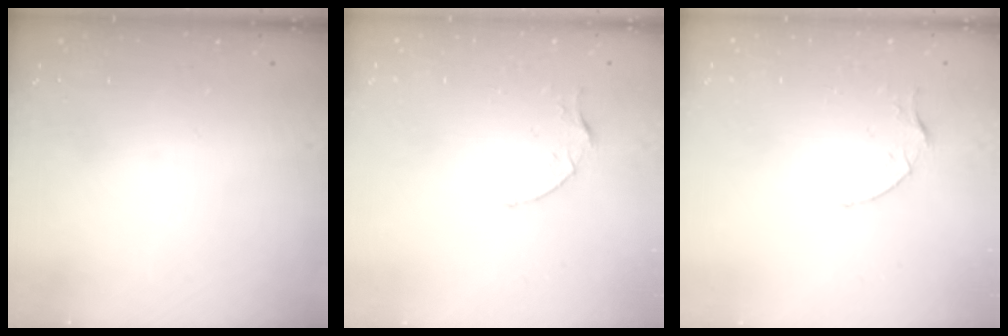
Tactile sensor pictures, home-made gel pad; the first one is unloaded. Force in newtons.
{"total": 3.5, "press": 3.5, "slide": 0.4}
{"total": 3.5, "press": 3.5, "slide": 0.4}